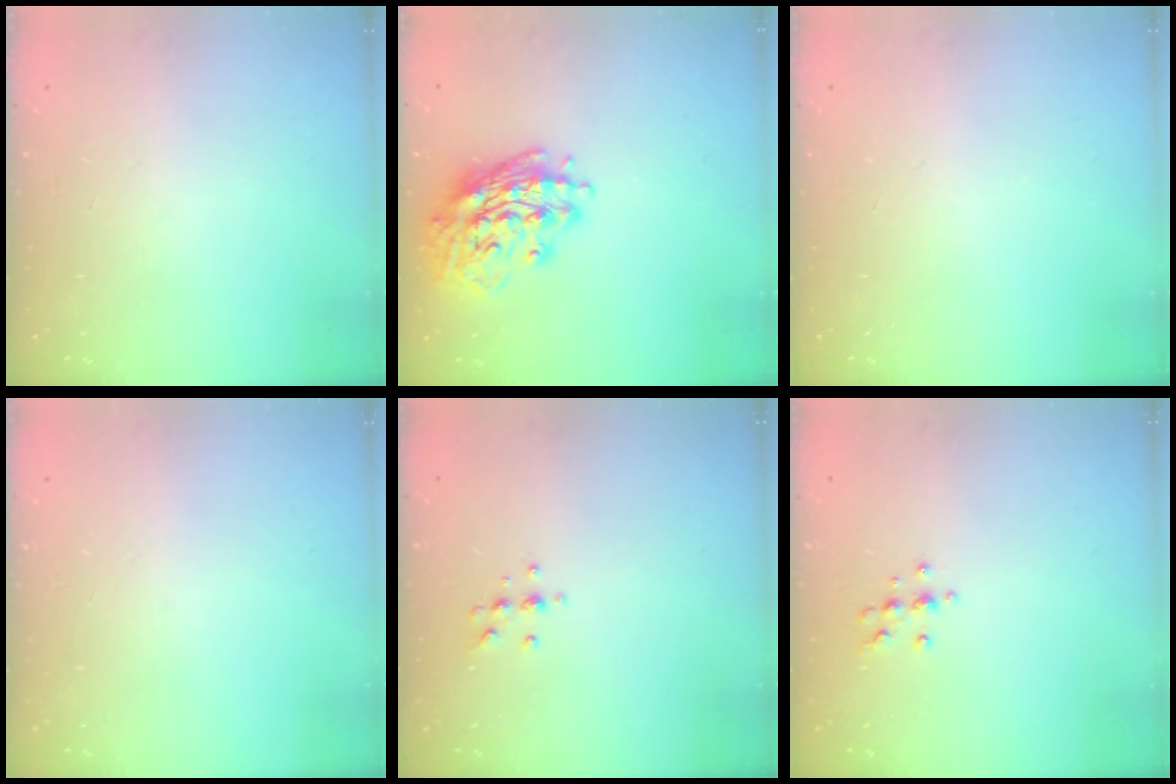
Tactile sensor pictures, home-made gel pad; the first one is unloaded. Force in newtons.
{"total": 16.4, "press": 16.2, "slide": 2.5}
{"total": 0.0}
{"total": 0.0}
{"total": 5.7, "press": 5.5, "slide": 1.6}
{"total": 7.5, "press": 7.4, "slide": 1.3}